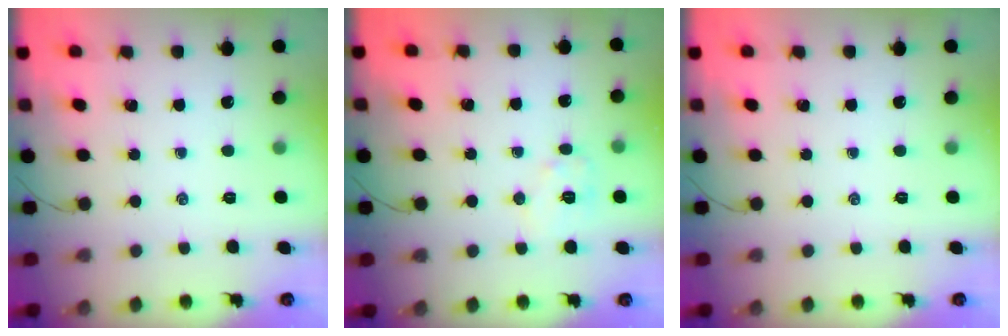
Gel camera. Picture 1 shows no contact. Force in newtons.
{"total": 6.3, "press": 6.3, "slide": 0.3}
{"total": 0.0}